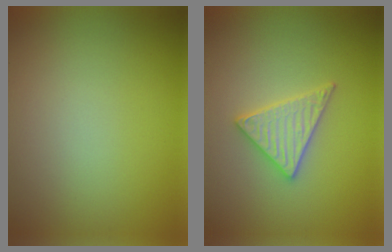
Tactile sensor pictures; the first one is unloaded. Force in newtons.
{"total": 3.3, "press": 3.3, "slide": 0.5}